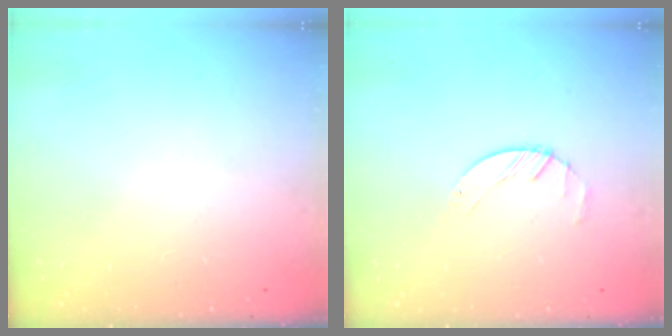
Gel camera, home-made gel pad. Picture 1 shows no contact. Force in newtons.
{"total": 1.4, "press": 1.4, "slide": 0.2}